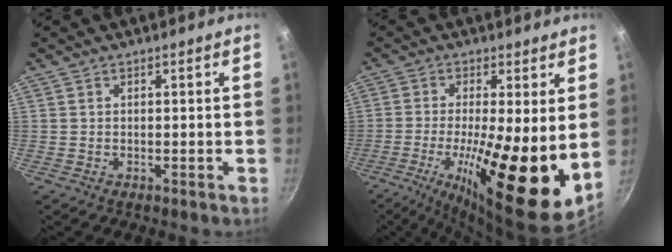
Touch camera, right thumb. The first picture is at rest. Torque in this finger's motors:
{"motor_torque": [0.70, 2.65, 2.36, -0.41, 0.65]}